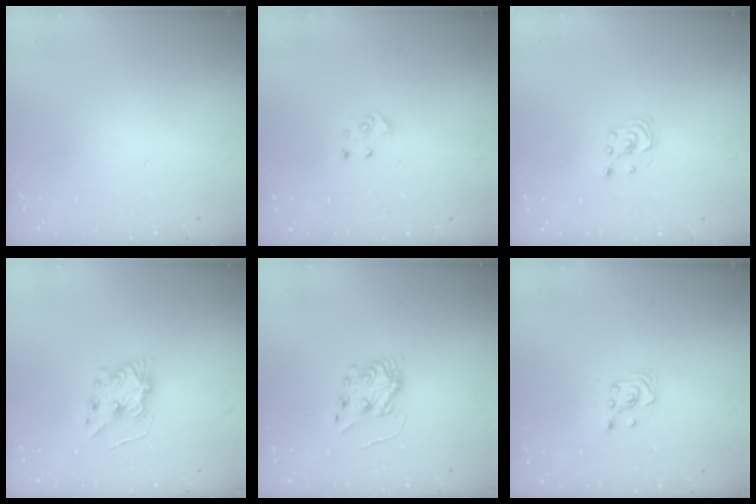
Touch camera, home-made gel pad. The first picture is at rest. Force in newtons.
{"total": 4.3, "press": 4.2, "slide": 0.4}
{"total": 1.9, "press": 1.9, "slide": 0.2}
{"total": 6.6, "press": 6.6, "slide": 0.7}
{"total": 6.0, "press": 6.0, "slide": 0.6}
{"total": 3.5, "press": 3.2, "slide": 1.5}